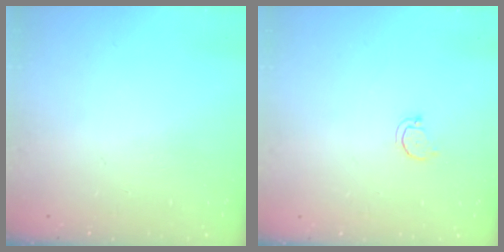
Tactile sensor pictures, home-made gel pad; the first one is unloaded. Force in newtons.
{"total": 2.2, "press": 2.2, "slide": 0.2}